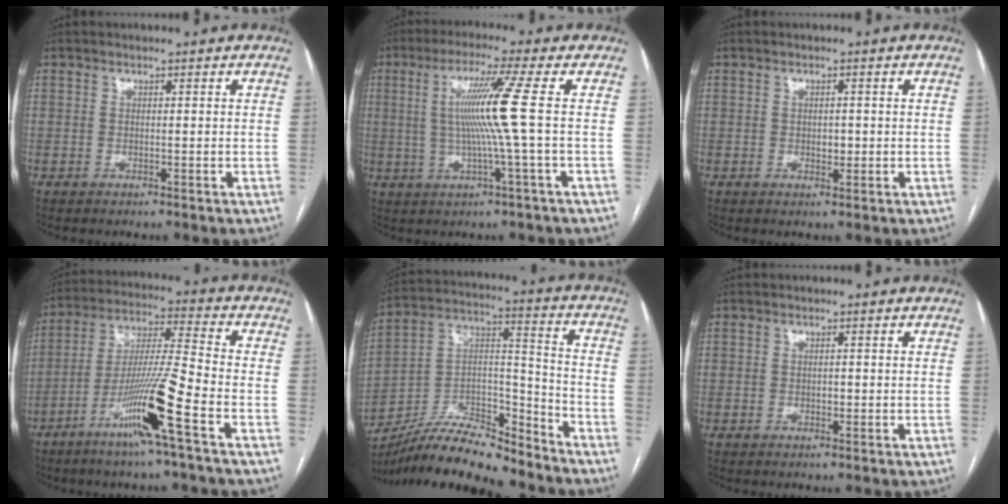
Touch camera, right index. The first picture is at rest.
{"total": 8.9, "force": [0.6, -2.2, 8.6], "torque": [-0.164, 0.004, 0.018]}
{"total": 1.5, "force": [-0.1, 0.9, 1.1], "torque": [-0.016, 0.001, 0.001]}
{"total": 13.0, "force": [-6.5, -1.3, 11.2], "torque": [-0.214, -0.015, -0.125]}
{"total": 17.2, "force": [-15.6, 3.5, 6.3], "torque": [-0.112, 0.034, -0.277]}
{"total": 0.7, "force": [-0.1, 0.4, 0.5], "torque": [-0.010, 0.001, -0.001]}